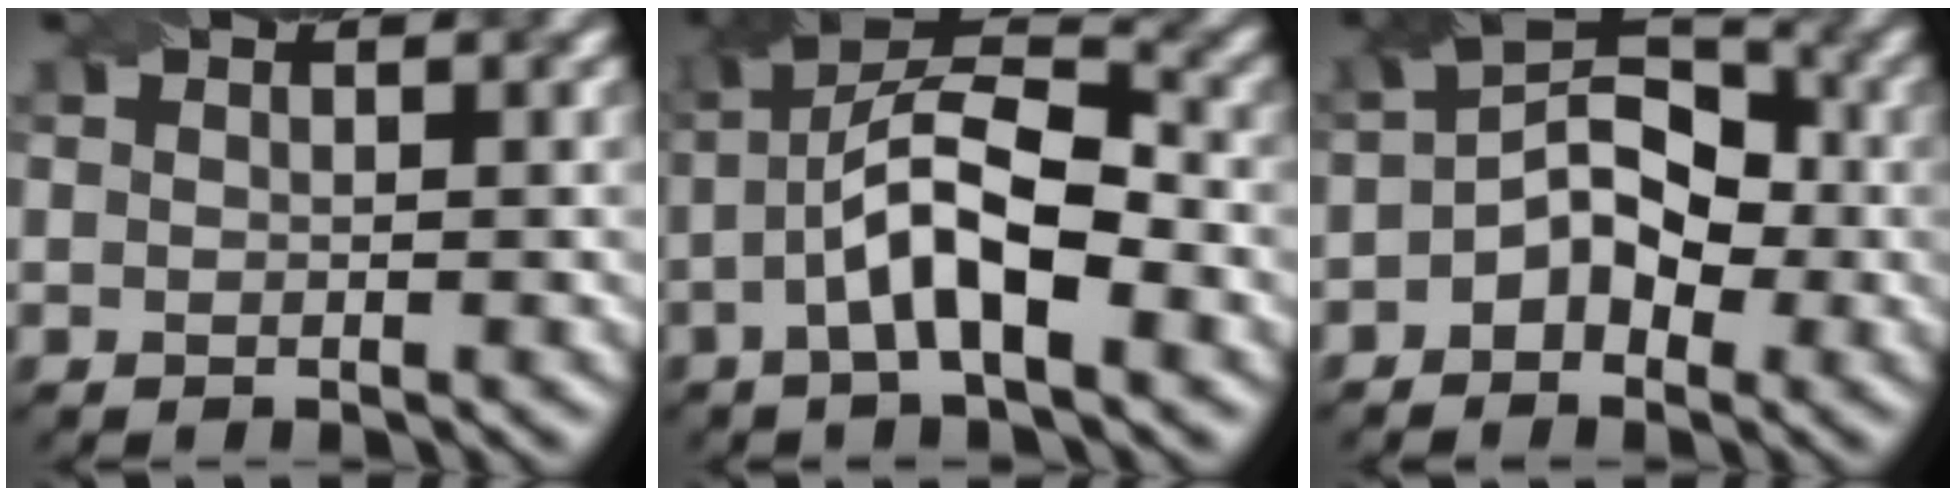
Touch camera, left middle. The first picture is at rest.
{"total": 8.3, "force": [-2.0, 2.9, 7.6], "torque": [-0.141, 0.020, -0.040]}
{"total": 5.3, "force": [-1.2, 3.7, 3.6], "torque": [-0.044, 0.013, -0.029]}